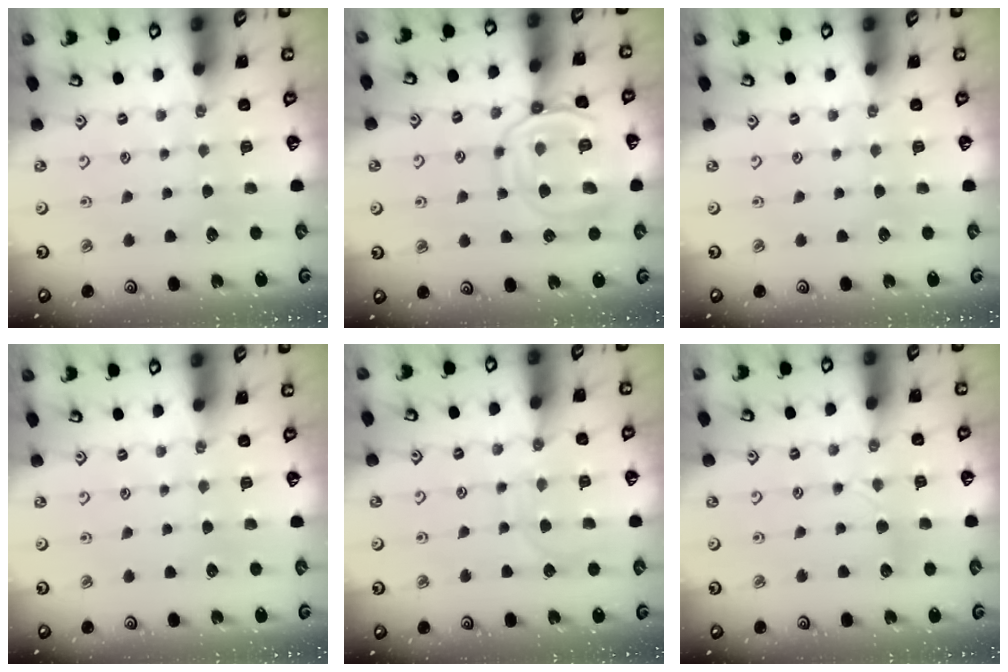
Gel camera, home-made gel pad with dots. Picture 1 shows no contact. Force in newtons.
{"total": 13.6, "press": 13.6, "slide": 1.3}
{"total": 0.0}
{"total": 0.0}
{"total": 7.2, "press": 7.2, "slide": 0.6}
{"total": 4.5, "press": 4.4, "slide": 0.5}